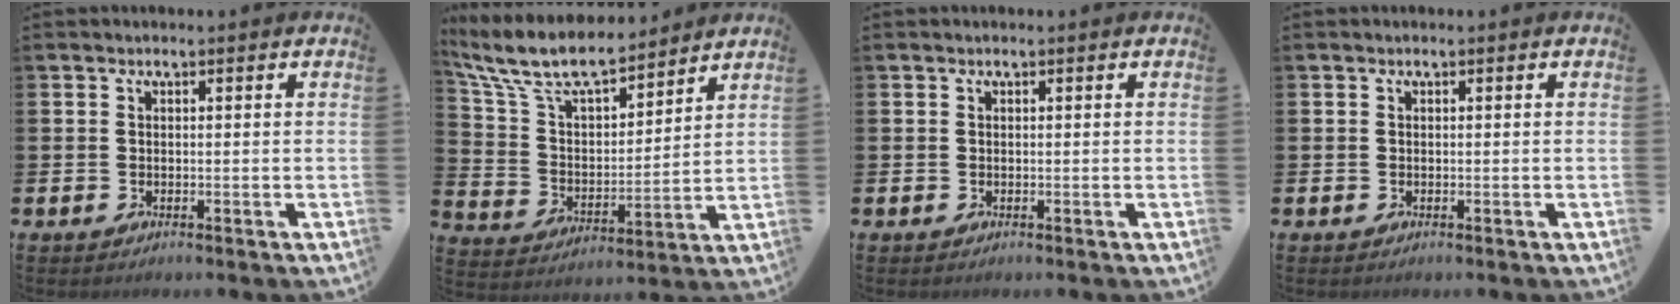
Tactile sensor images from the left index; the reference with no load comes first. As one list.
[{"total": 10.0, "force": [8.8, 2.6, 4.0], "torque": [-0.120, -0.054, 0.153]}, {"total": 0.0}, {"total": 0.0}]